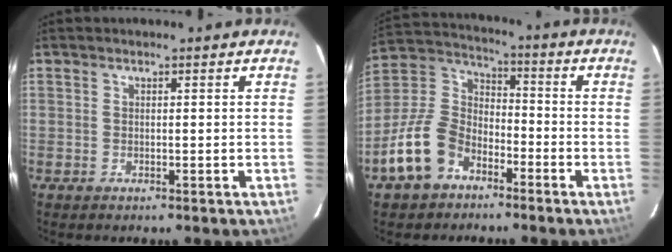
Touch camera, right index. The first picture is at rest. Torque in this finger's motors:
{"motor_torque": [0.58, -0.40, -0.34, -0.21]}